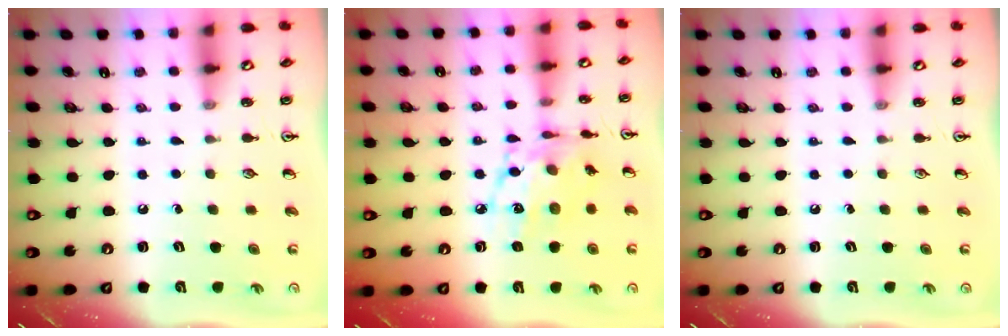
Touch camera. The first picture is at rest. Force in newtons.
{"total": 13.2, "press": 13.1, "slide": 0.6}
{"total": 0.0}